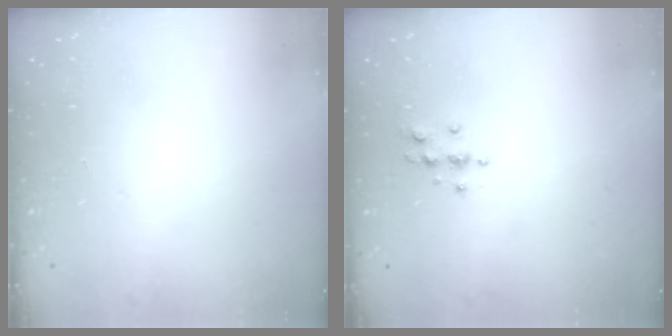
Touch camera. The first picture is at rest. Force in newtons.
{"total": 3.5, "press": 3.4, "slide": 0.5}